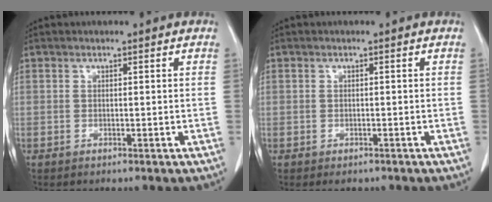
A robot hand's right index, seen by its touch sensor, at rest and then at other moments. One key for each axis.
{"total": 1.4, "fx": -0.7, "fy": 1.1, "fz": 0.4, "tx": -0.003, "ty": 0.002, "tz": -0.004}